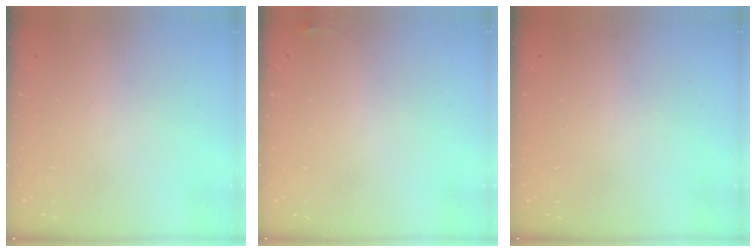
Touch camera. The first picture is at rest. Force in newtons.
{"total": 3.4, "press": 3.3, "slide": 0.5}
{"total": 0.0}